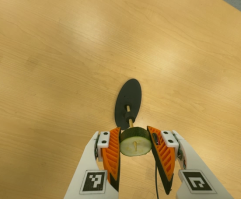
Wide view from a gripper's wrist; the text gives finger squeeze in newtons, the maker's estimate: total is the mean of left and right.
{"total": 12.9, "left": 12.3, "right": 13.5}